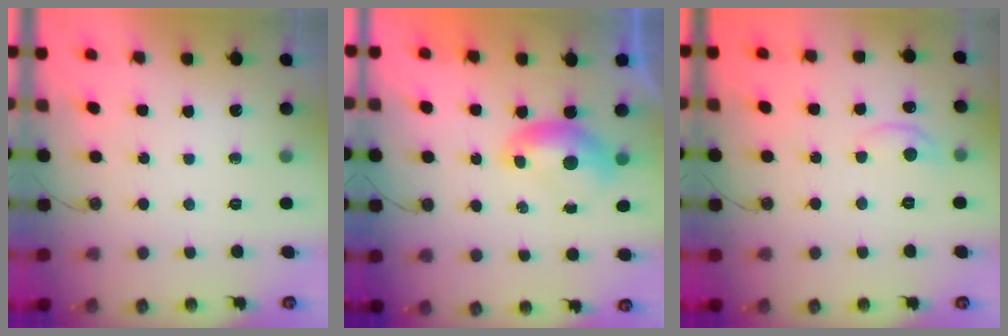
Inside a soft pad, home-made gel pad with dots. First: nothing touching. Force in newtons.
{"total": 0.0}
{"total": 0.8, "press": 0.6, "slide": 0.5}